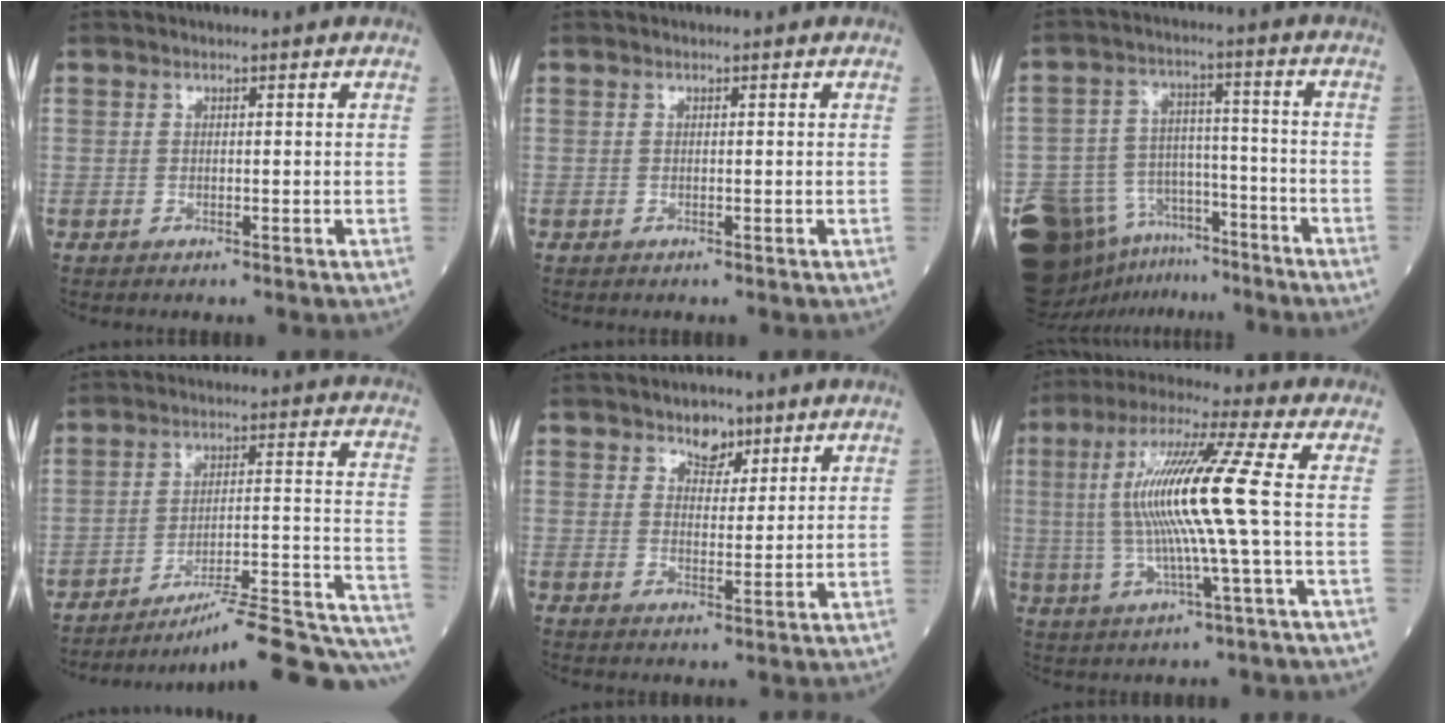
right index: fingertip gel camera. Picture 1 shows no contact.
{"total": 0.0}
{"total": 17.3, "force": [-12.9, 9.6, 6.2], "torque": [-0.122, 0.039, -0.199]}
{"total": 20.0, "force": [-17.4, 0.4, 9.8], "torque": [-0.072, 0.027, -0.246]}
{"total": 4.1, "force": [2.9, 2.3, 1.7], "torque": [-0.020, 0.002, 0.047]}
{"total": 13.9, "force": [0.7, -1.0, 13.8], "torque": [-0.279, 0.011, 0.007]}